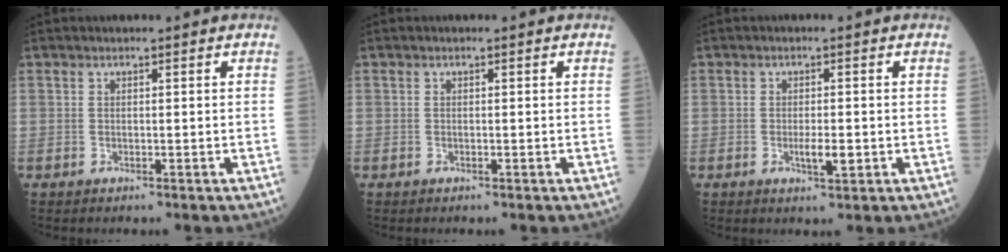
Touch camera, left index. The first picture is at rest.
{"total": 0.0}
{"total": 2.8, "force": [-0.7, 0.7, 2.6], "torque": [-0.050, -0.002, -0.008]}